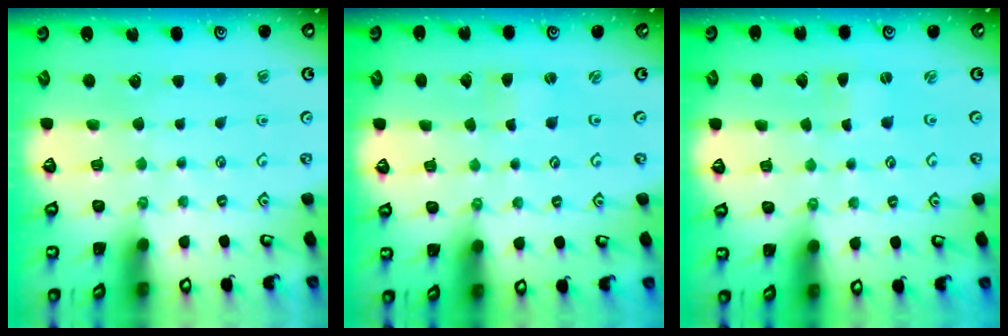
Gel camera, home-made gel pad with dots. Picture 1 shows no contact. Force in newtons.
{"total": 1.3, "press": 1.3, "slide": 0.2}
{"total": 0.0}